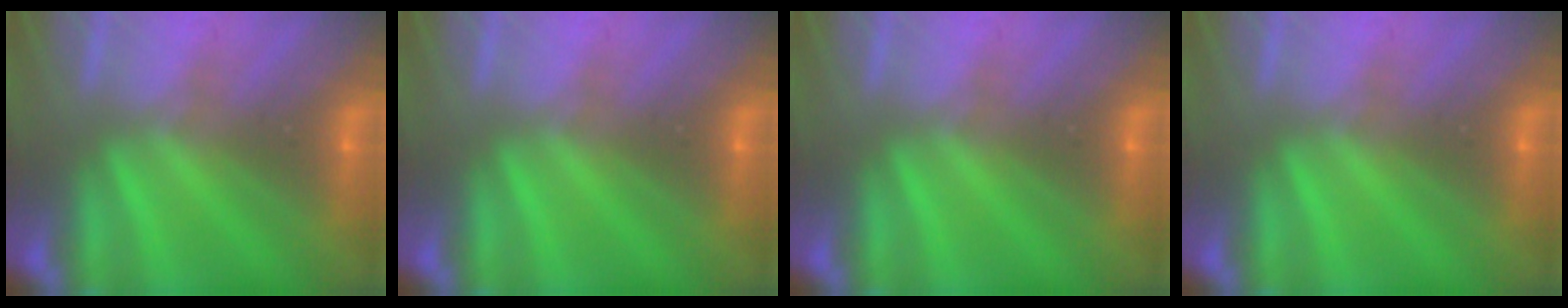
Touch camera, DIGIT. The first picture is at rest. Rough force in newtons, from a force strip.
{"total": 0.0}
{"total": 0.0}
{"total": 0.0}